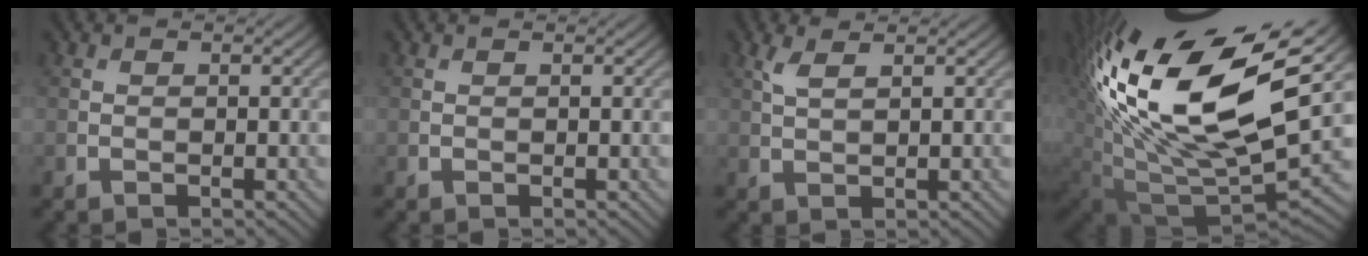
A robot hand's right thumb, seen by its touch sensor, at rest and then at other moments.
{"total": 0.0}
{"total": 2.3, "force": [1.4, 0.6, 1.7], "torque": [-0.045, 0.005, 0.030]}
{"total": 21.0, "force": [7.9, 9.8, 16.8], "torque": [-0.336, 0.017, 0.144]}